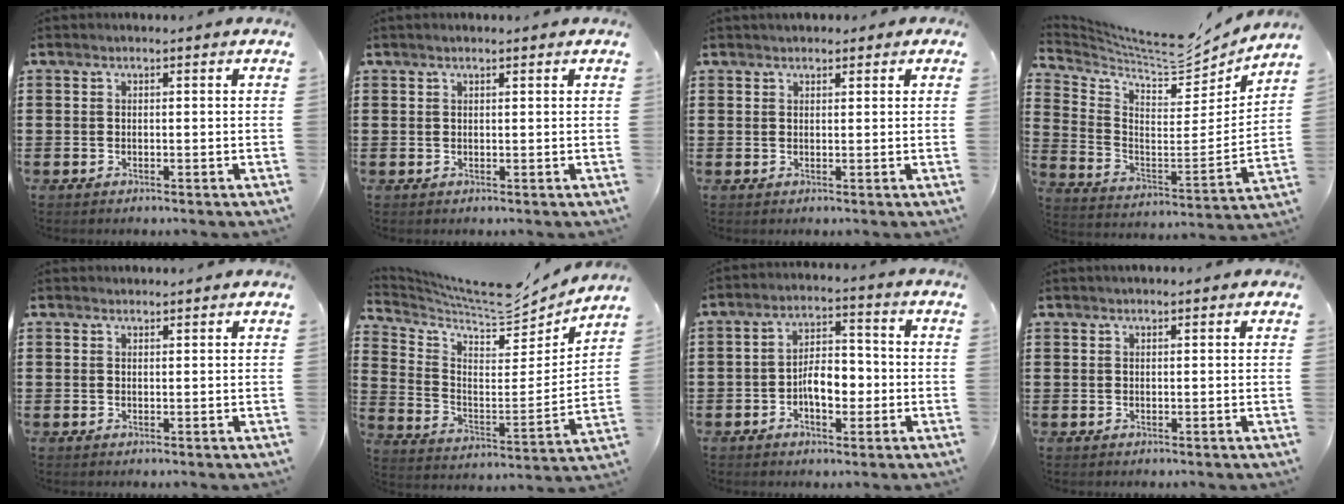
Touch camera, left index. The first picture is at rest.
{"total": 0.9, "force": [0.7, 0.2, 0.6], "torque": [-0.012, 0.002, 0.012]}
{"total": 1.5, "force": [1.3, 0.7, 0.4], "torque": [-0.011, 0.007, 0.025]}
{"total": 6.4, "force": [5.9, 1.2, 2.0], "torque": [-0.074, -0.055, 0.098]}
{"total": 0.9, "force": [0.8, 0.2, 0.0], "torque": [-0.001, 0.000, 0.018]}
{"total": 7.1, "force": [6.5, 1.4, 2.3], "torque": [-0.081, -0.054, 0.110]}
{"total": 5.7, "force": [-1.5, 2.9, 4.6], "torque": [-0.067, 0.004, -0.032]}
{"total": 0.9, "force": [0.7, 0.2, 0.5], "torque": [-0.010, 0.003, 0.012]}